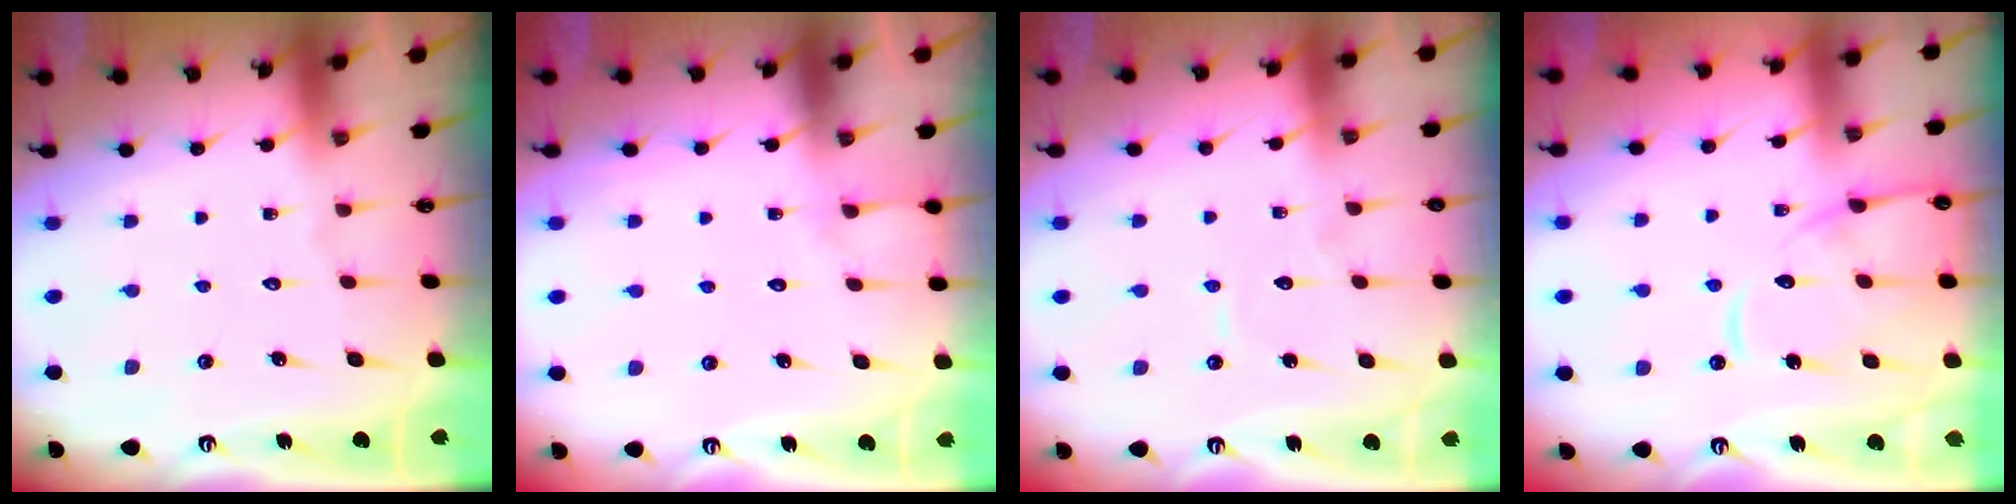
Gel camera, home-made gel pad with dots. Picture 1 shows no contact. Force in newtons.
{"total": 4.8, "press": 4.7, "slide": 0.5}
{"total": 3.9, "press": 3.9, "slide": 0.3}
{"total": 13.2, "press": 13.2, "slide": 1.2}